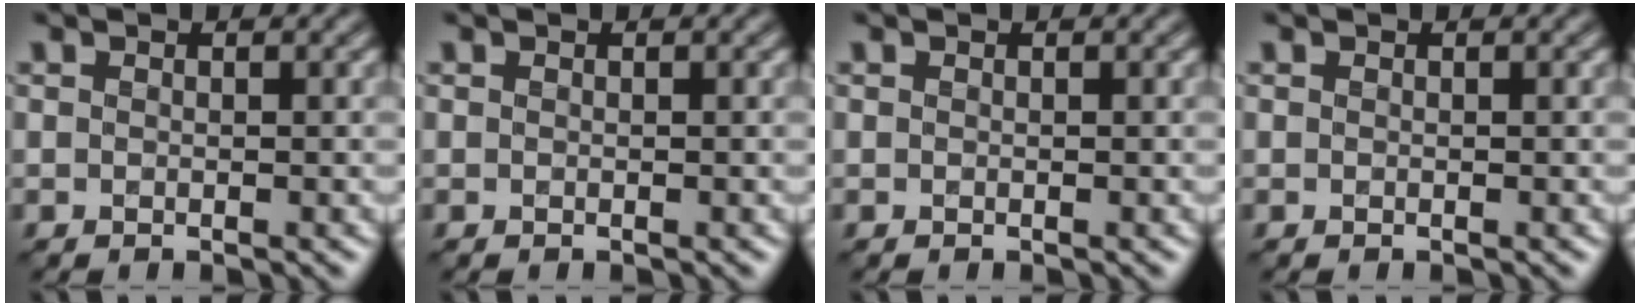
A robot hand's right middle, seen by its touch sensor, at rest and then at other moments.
{"total": 0.0}
{"total": 0.0}
{"total": 0.0}